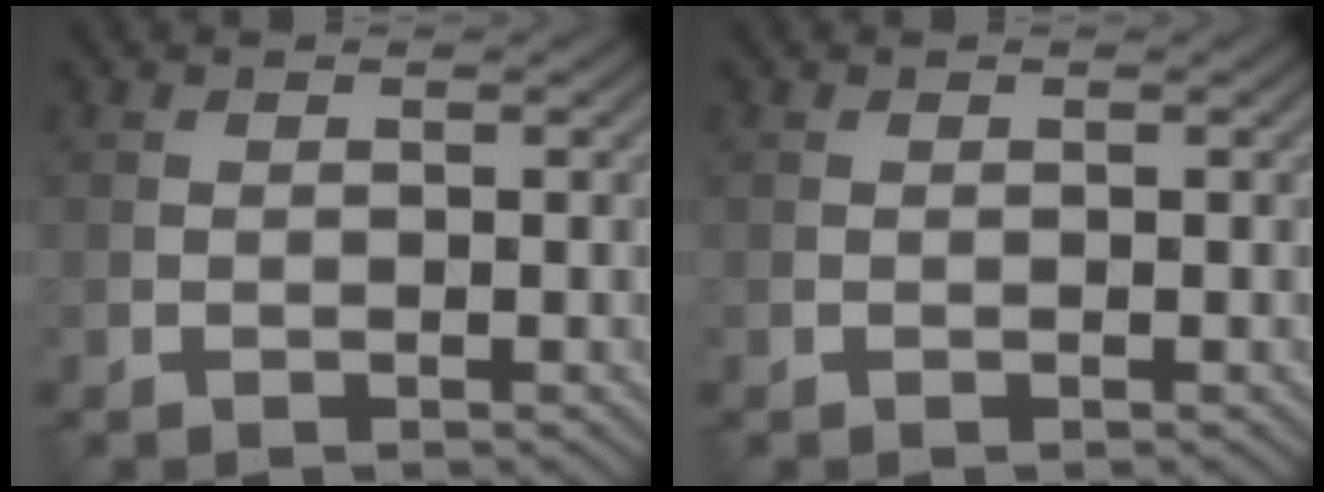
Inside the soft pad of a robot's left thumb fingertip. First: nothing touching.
{"total": 0.0}